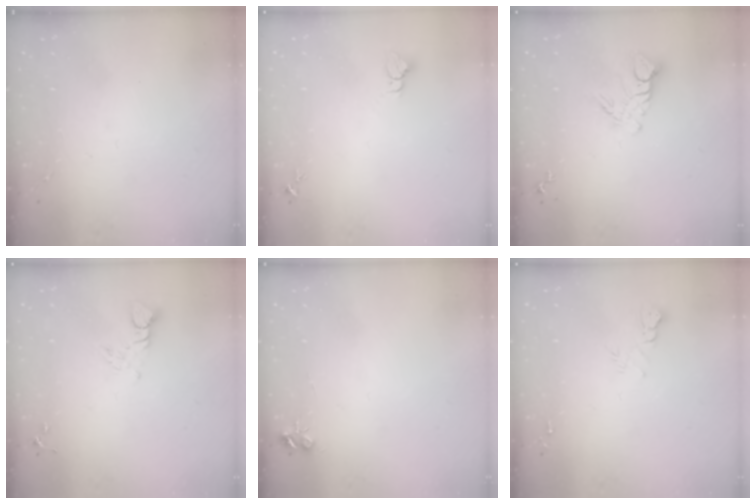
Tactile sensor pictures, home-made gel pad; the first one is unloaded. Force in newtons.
{"total": 2.7, "press": 2.7, "slide": 0.1}
{"total": 8.7, "press": 8.6, "slide": 0.9}
{"total": 3.9, "press": 3.9, "slide": 0.5}
{"total": 5.3, "press": 5.3, "slide": 0.7}
{"total": 7.1, "press": 7.1, "slide": 0.8}